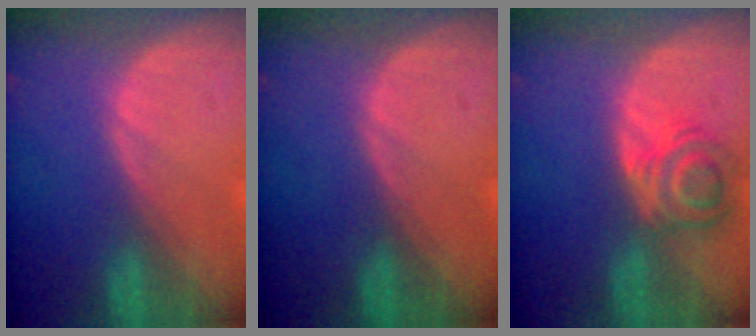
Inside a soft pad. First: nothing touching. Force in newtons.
{"total": 0.0}
{"total": 5.5, "press": 5.3, "slide": 1.4}